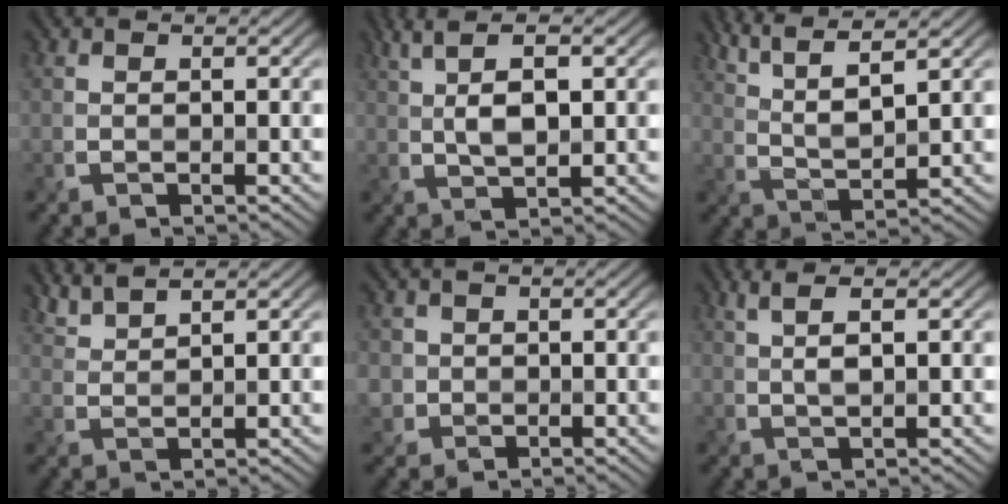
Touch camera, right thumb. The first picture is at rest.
{"total": 6.2, "force": [2.0, 2.0, 5.5], "torque": [-0.110, 0.004, 0.042]}
{"total": 7.5, "force": [5.0, 1.4, 5.4], "torque": [-0.105, 0.006, 0.100]}
{"total": 3.0, "force": [2.7, 0.3, 1.2], "torque": [-0.023, 0.003, 0.056]}
{"total": 2.8, "force": [0.3, 2.8, 0.3], "torque": [-0.019, -0.003, 0.008]}
{"total": 2.9, "force": [1.2, 0.5, 2.6], "torque": [-0.053, 0.000, 0.027]}